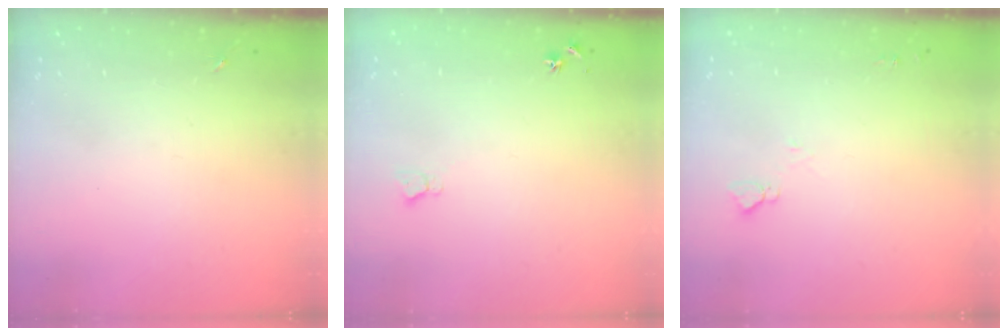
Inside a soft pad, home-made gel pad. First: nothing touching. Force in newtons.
{"total": 3.9, "press": 3.9, "slide": 0.4}
{"total": 4.4, "press": 4.3, "slide": 0.6}